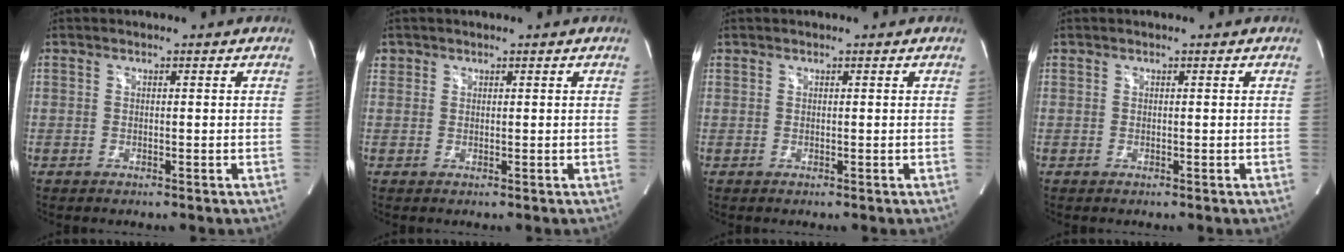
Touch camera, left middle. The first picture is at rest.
{"total": 0.7, "force": [0.4, 0.6, 0.0], "torque": [0.007, 0.004, 0.005]}
{"total": 0.0}
{"total": 0.0}